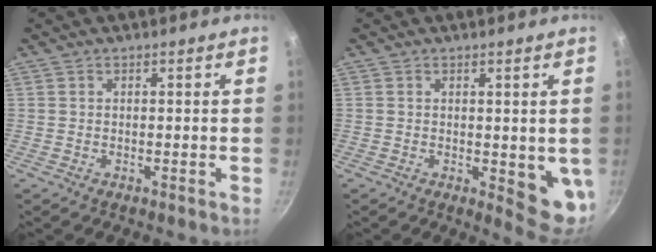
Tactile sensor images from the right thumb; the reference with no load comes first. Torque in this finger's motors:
{"motor_torque": [0.97, 1.12, -0.18, 0.03, 0.16]}